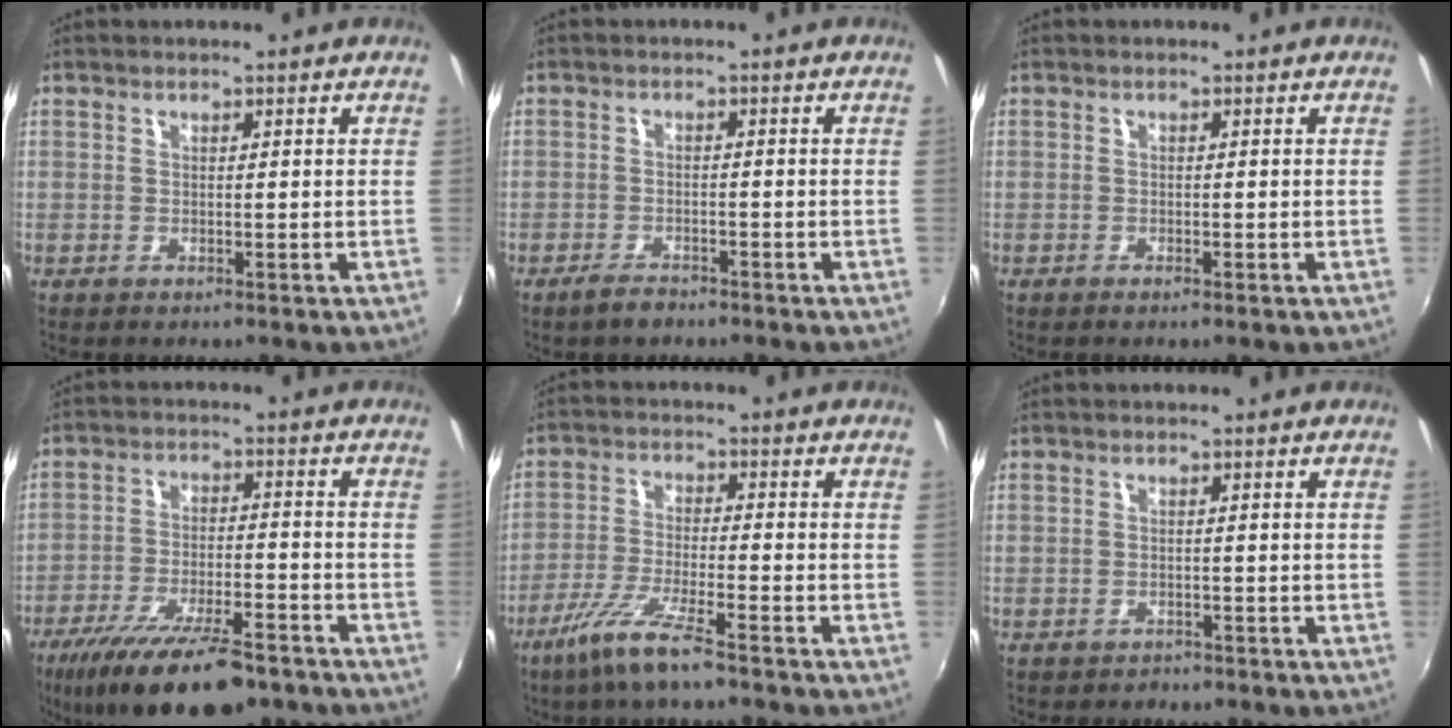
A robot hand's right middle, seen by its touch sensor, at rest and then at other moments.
{"total": 3.2, "force": [-2.6, 1.1, 1.5], "torque": [-0.042, -0.002, -0.049]}
{"total": 1.1, "force": [-0.8, 0.2, 0.7], "torque": [-0.011, -0.001, -0.014]}
{"total": 17.1, "force": [-12.4, 5.0, 10.6], "torque": [-0.208, -0.034, -0.201]}
{"total": 8.7, "force": [-6.0, 0.4, 6.2], "torque": [-0.137, -0.012, -0.116]}
{"total": 1.4, "force": [-1.1, 0.8, 0.1], "torque": [-0.006, 0.001, -0.017]}